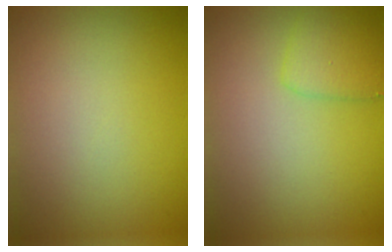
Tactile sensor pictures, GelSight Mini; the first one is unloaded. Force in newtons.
{"total": 2.2, "press": 2.2, "slide": 0.1}